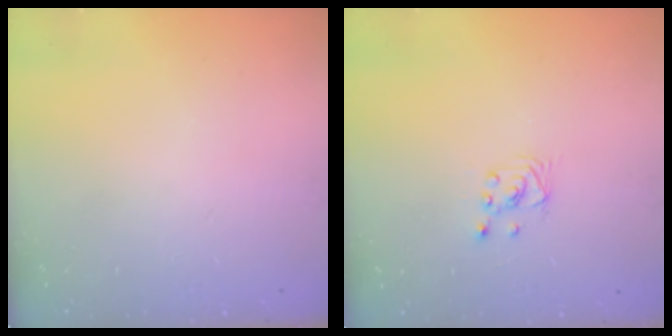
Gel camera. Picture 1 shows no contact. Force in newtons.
{"total": 1.7, "press": 1.6, "slide": 0.1}